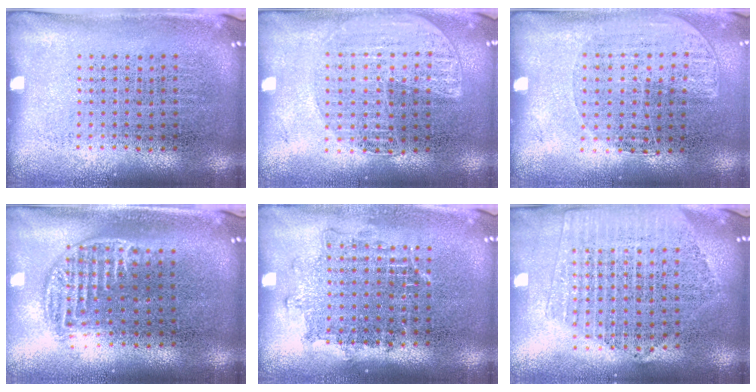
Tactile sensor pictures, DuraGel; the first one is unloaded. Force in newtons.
{"total": 1.5, "press": 1.4, "slide": 0.4}
{"total": 1.1, "press": 1.0, "slide": 0.5}
{"total": 1.1, "press": 1.0, "slide": 0.5}
{"total": 1.2, "press": 1.1, "slide": 0.6}
{"total": 2.0, "press": 1.8, "slide": 0.9}